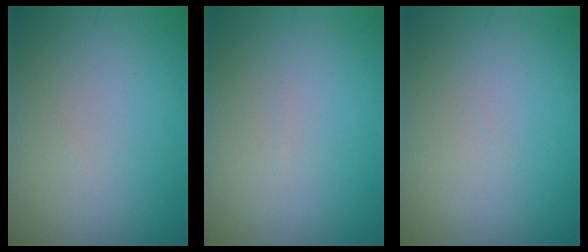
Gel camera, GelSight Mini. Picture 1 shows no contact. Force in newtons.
{"total": 0.0}
{"total": 0.0}